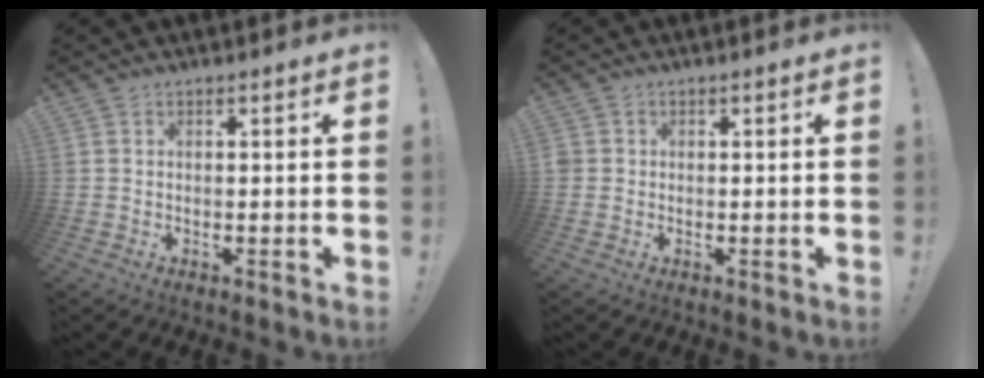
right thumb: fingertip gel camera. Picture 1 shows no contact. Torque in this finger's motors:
{"motor_torque": [-0.04, 0.04, 0.10, -0.09, 0.00]}